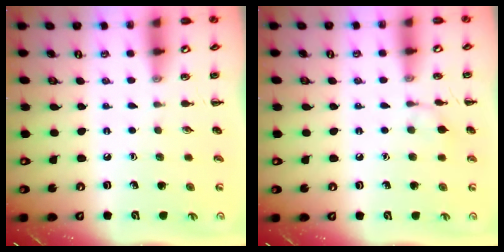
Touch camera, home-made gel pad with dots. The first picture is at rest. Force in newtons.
{"total": 6.1, "press": 5.9, "slide": 1.7}